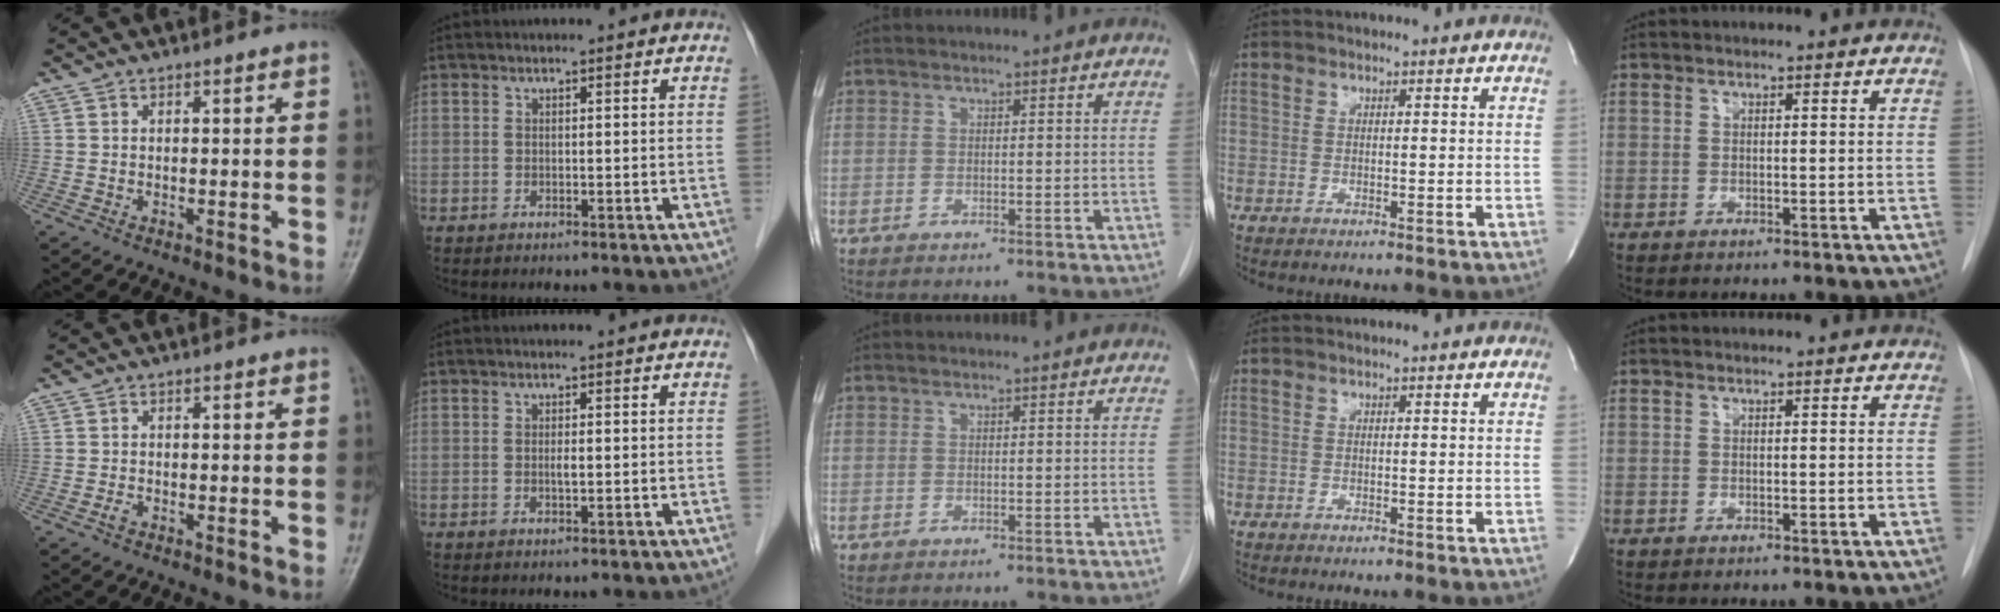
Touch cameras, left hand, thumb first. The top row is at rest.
{"thumb": {"total": 0.9, "force": [-0.6, 0.5, 0.5], "torque": [-0.014, 0.000, -0.013]}, "index": {"total": 0.8, "force": [-0.3, 0.1, 0.8], "torque": [-0.015, -0.005, -0.005]}}